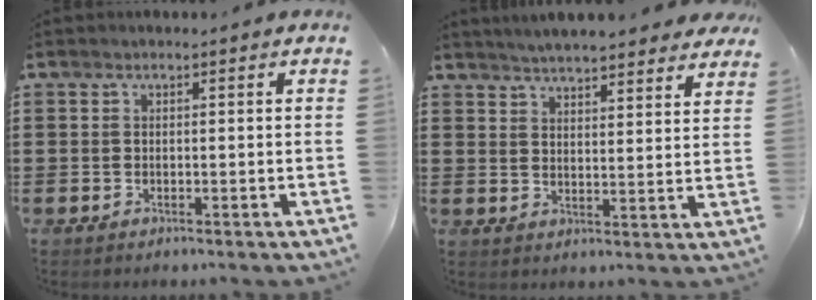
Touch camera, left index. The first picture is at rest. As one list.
[{"total": 4.7, "force": [4.6, 0.1, 0.5], "torque": [-0.029, -0.021, 0.083]}]